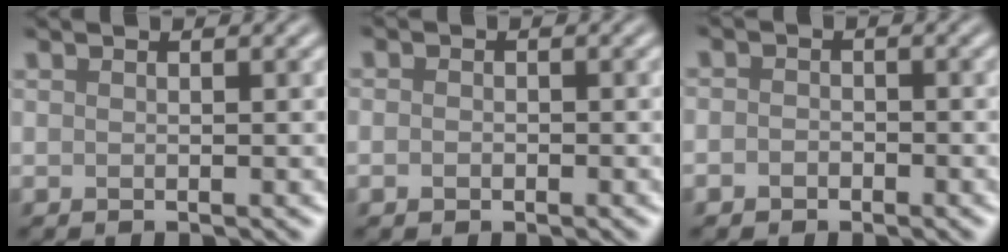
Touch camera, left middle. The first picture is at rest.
{"total": 1.1, "force": [-0.3, 1.0, 0.4], "torque": [-0.002, -0.004, -0.010]}
{"total": 1.6, "force": [-0.5, 1.4, 0.5], "torque": [0.010, 0.002, -0.019]}